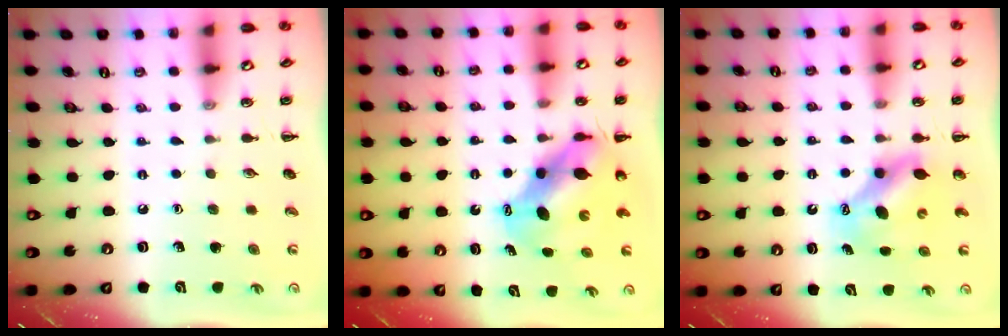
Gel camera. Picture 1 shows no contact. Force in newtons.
{"total": 7.5, "press": 7.4, "slide": 1.5}
{"total": 7.5, "press": 7.3, "slide": 1.4}